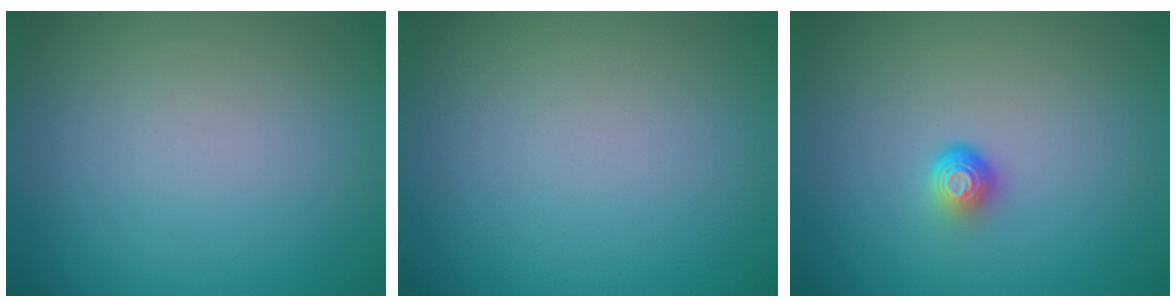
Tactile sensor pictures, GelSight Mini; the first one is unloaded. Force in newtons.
{"total": 0.0}
{"total": 1.7, "press": 1.1, "slide": 1.3}